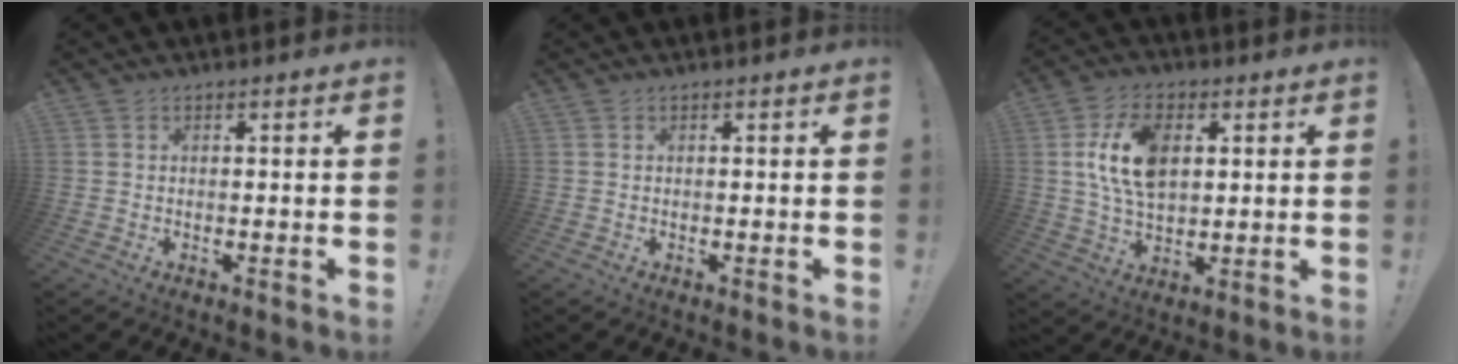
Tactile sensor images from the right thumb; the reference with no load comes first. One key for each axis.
{"total": 0.0}
{"total": 14.2, "fx": 3.4, "fy": 8.9, "fz": 10.5, "tx": -0.207, "ty": 0.008, "tz": 0.061}